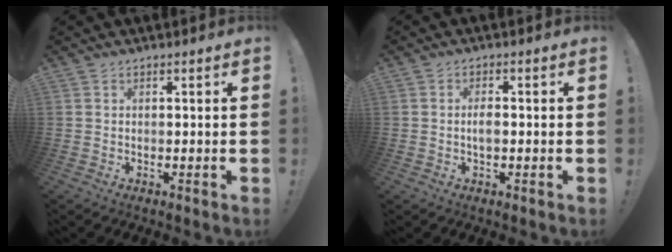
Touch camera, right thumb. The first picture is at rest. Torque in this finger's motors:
{"motor_torque": [2.70, 1.87, 0.67, -0.89, 0.52]}